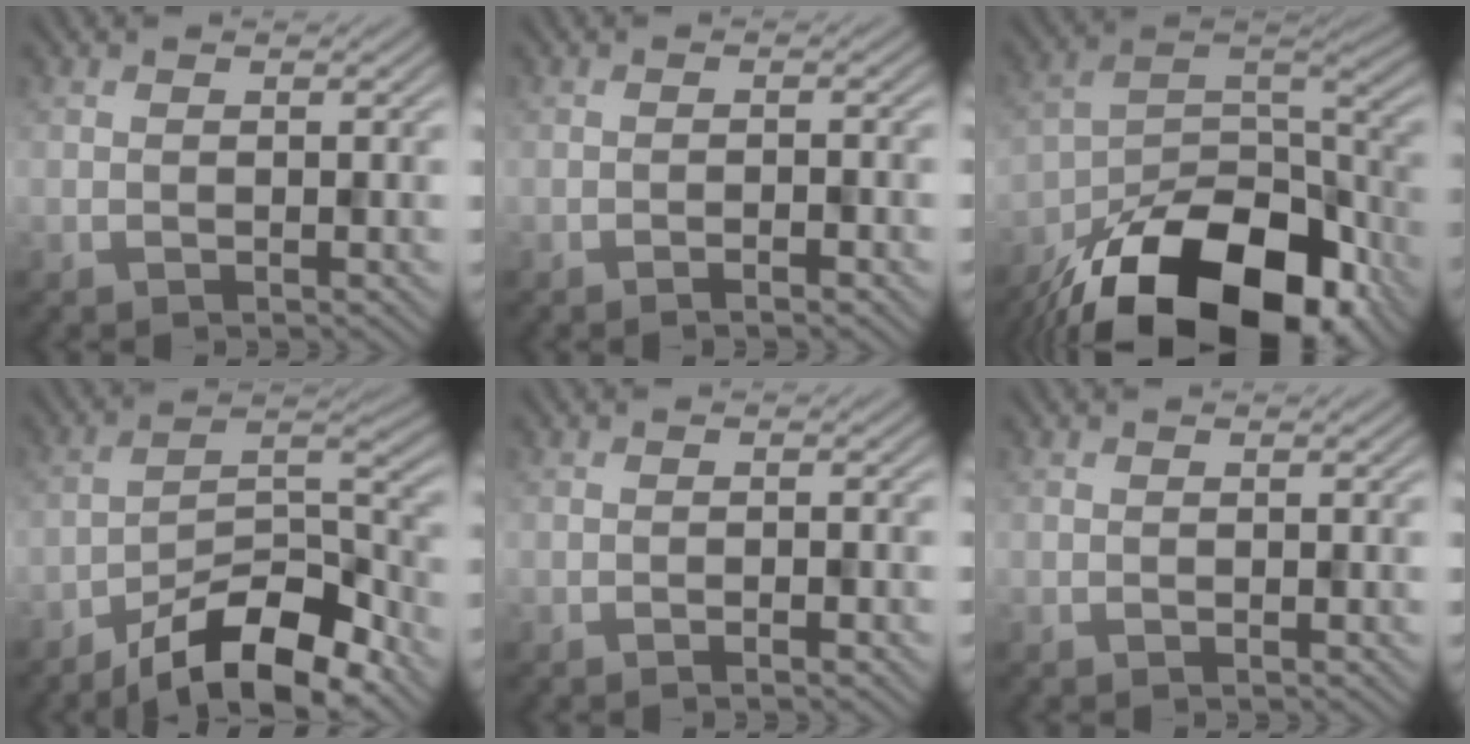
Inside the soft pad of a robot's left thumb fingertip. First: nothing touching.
{"total": 1.6, "force": [-1.0, 0.2, 1.2], "torque": [-0.017, 0.003, -0.018]}
{"total": 19.1, "force": [-12.9, 9.2, 10.7], "torque": [-0.212, -0.044, -0.198]}
{"total": 12.4, "force": [-8.8, 3.9, 7.8], "torque": [-0.121, 0.003, -0.170]}
{"total": 1.0, "force": [-0.6, 0.1, 0.7], "torque": [-0.011, 0.000, -0.011]}
{"total": 0.0}